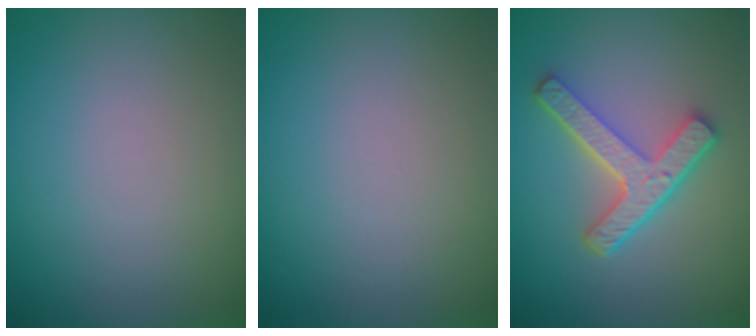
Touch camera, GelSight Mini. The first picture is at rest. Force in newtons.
{"total": 0.0}
{"total": 5.0, "press": 3.7, "slide": 3.3}